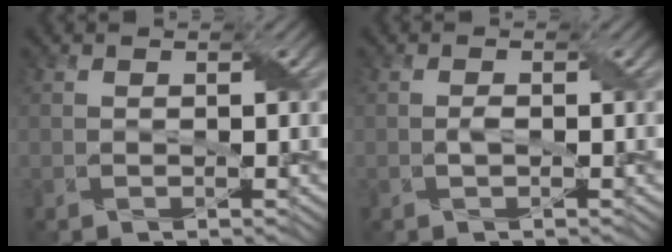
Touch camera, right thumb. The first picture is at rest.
{"total": 0.8, "force": [-0.1, 0.3, 0.7], "torque": [-0.018, 0.001, 0.000]}